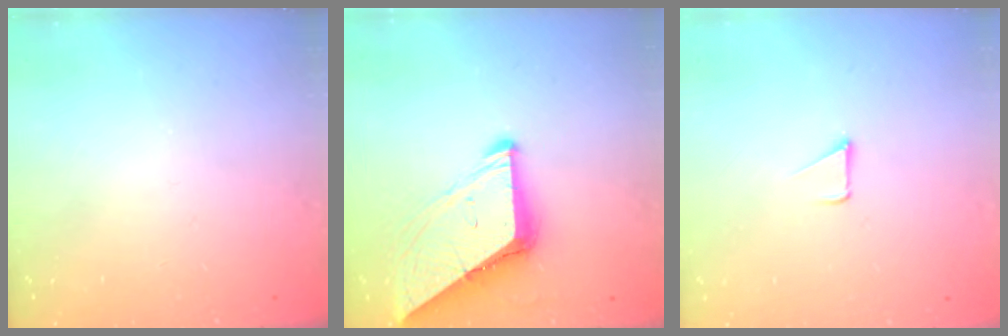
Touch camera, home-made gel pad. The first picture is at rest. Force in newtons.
{"total": 8.6, "press": 8.6, "slide": 0.9}
{"total": 1.7, "press": 1.7, "slide": 0.1}